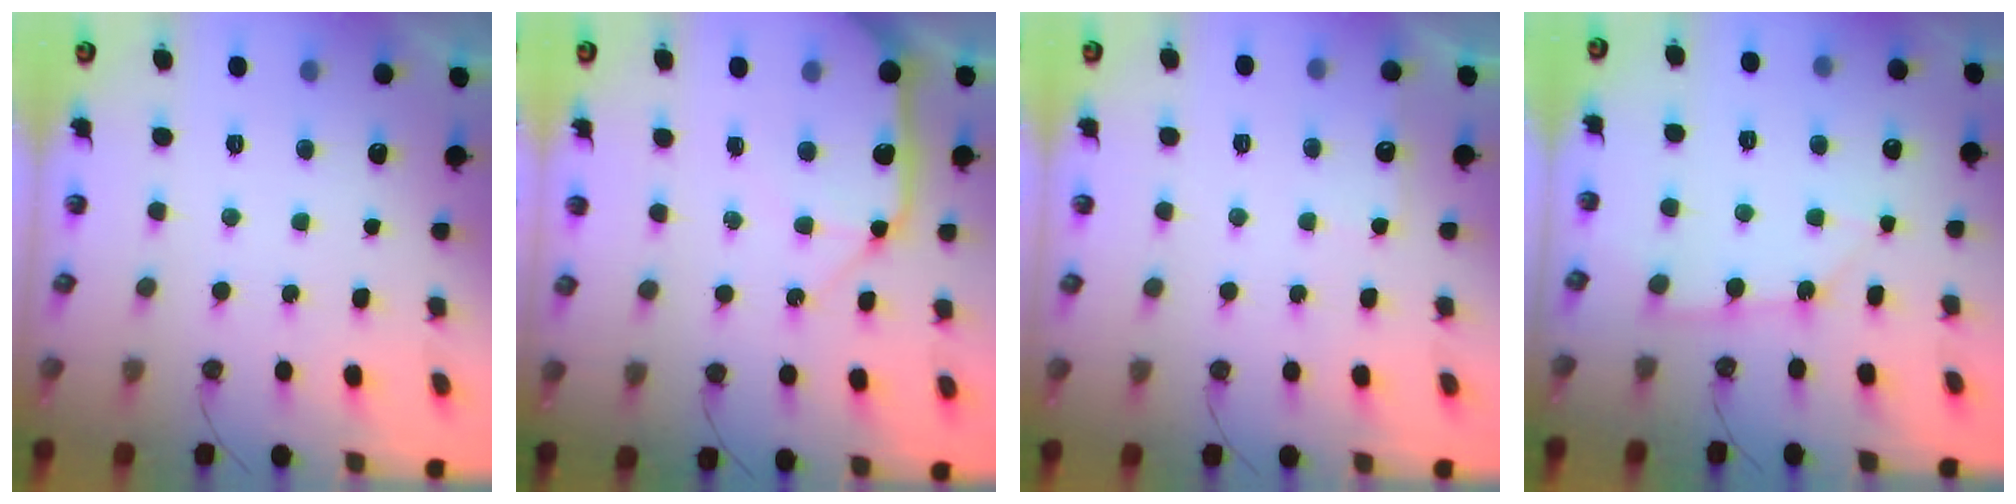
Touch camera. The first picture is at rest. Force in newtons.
{"total": 15.4, "press": 15.2, "slide": 2.6}
{"total": 4.6, "press": 4.5, "slide": 0.6}
{"total": 3.0, "press": 3.0, "slide": 0.2}